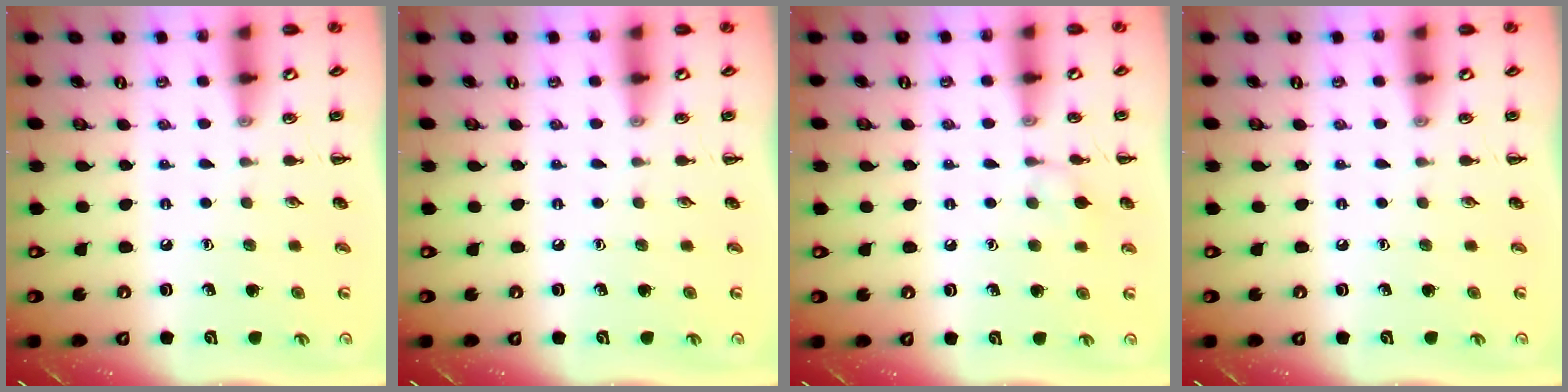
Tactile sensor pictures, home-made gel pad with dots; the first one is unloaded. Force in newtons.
{"total": 0.0}
{"total": 5.8, "press": 5.5, "slide": 2.1}
{"total": 0.0}